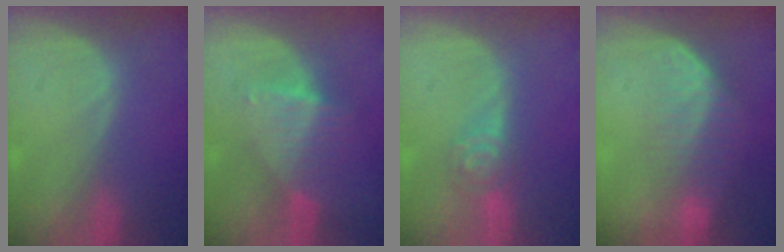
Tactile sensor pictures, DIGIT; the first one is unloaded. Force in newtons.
{"total": 6.5, "press": 5.9, "slide": 2.8}
{"total": 4.3, "press": 4.3, "slide": 0.2}
{"total": 7.2, "press": 6.1, "slide": 3.8}